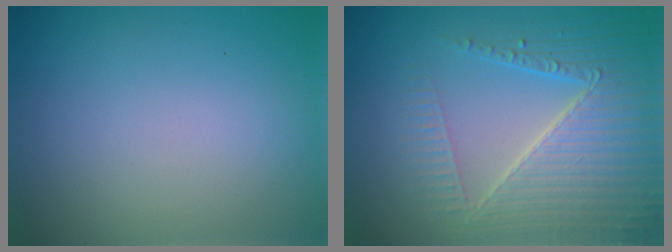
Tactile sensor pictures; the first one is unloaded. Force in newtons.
{"total": 6.2, "press": 5.0, "slide": 3.7}